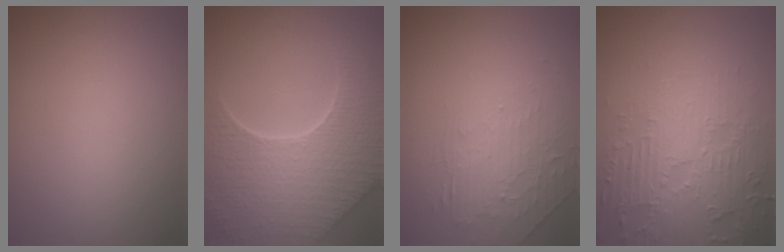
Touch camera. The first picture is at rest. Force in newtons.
{"total": 8.7, "press": 6.2, "slide": 6.2}
{"total": 2.1, "press": 1.2, "slide": 1.7}
{"total": 4.8, "press": 4.7, "slide": 1.4}